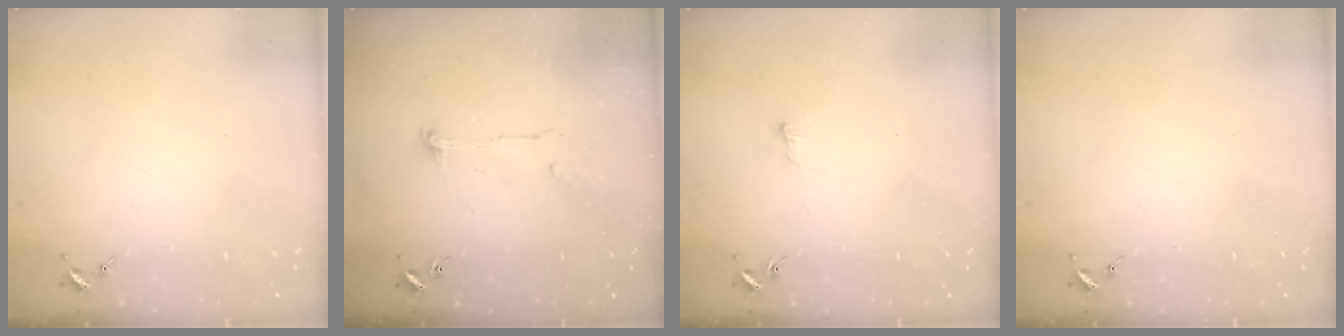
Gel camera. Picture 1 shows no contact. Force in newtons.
{"total": 5.8, "press": 5.8, "slide": 0.5}
{"total": 3.1, "press": 3.1, "slide": 0.3}
{"total": 0.0}